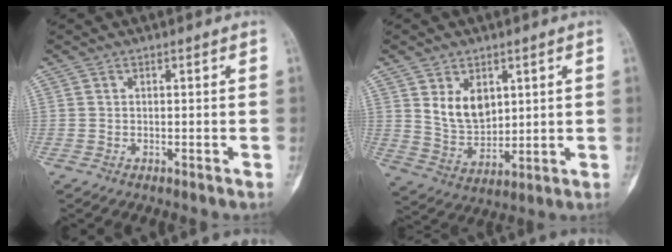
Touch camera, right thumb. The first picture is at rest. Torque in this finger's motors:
{"motor_torque": [0.48, 0.50, 0.30, -0.23, 0.05]}